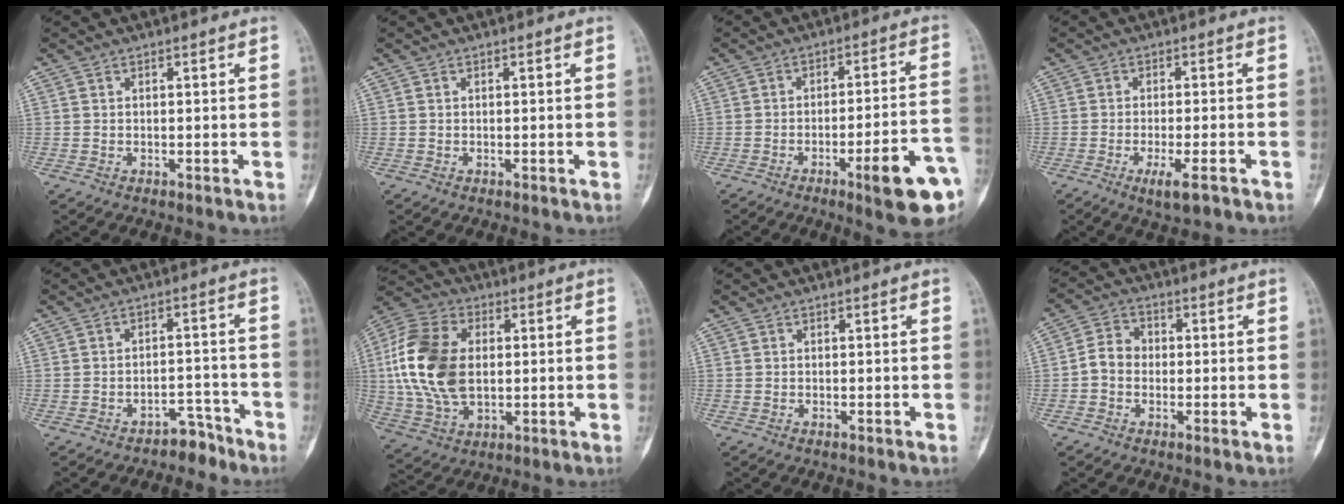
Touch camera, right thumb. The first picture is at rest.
{"total": 0.0}
{"total": 13.4, "force": [-6.0, 2.1, 11.8], "torque": [-0.147, 0.027, -0.077]}
{"total": 5.0, "force": [-2.7, 1.1, 4.0], "torque": [-0.068, 0.000, -0.041]}
{"total": 4.6, "force": [-3.9, 2.3, 0.8], "torque": [0.010, 0.054, -0.055]}
{"total": 18.0, "force": [1.5, 11.9, 13.4], "torque": [-0.275, 0.008, 0.029]}
{"total": 0.0}
{"total": 5.1, "force": [-0.9, 4.2, 2.7], "torque": [-0.031, 0.019, -0.027]}